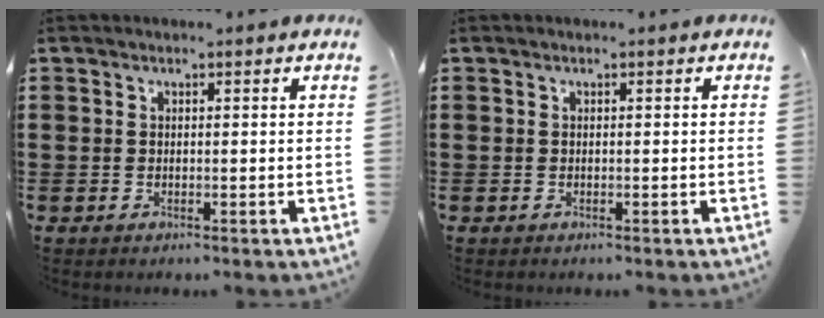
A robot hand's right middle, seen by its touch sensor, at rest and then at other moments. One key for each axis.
{"total": 0.0}